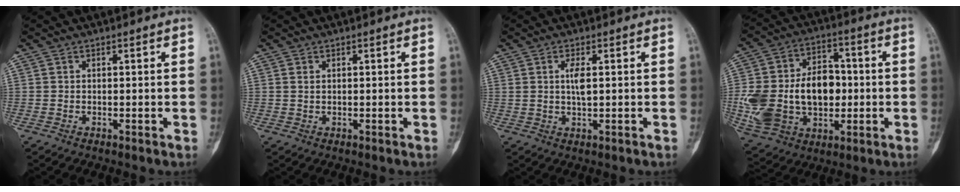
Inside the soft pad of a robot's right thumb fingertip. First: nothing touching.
{"total": 1.0, "force": [0.4, 0.6, 0.7], "torque": [-0.015, 0.002, 0.012]}
{"total": 3.0, "force": [0.5, 0.7, 2.8], "torque": [-0.055, 0.000, 0.012]}
{"total": 22.8, "force": [-1.1, 16.0, 16.3], "torque": [-0.301, 0.021, 0.001]}